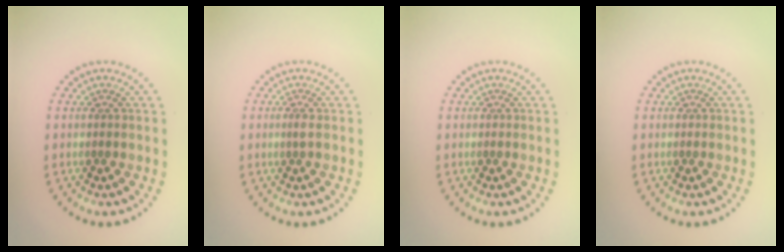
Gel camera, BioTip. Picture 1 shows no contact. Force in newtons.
{"total": 0.9, "press": 0.6, "slide": 0.6}
{"total": 0.0}
{"total": 0.0}